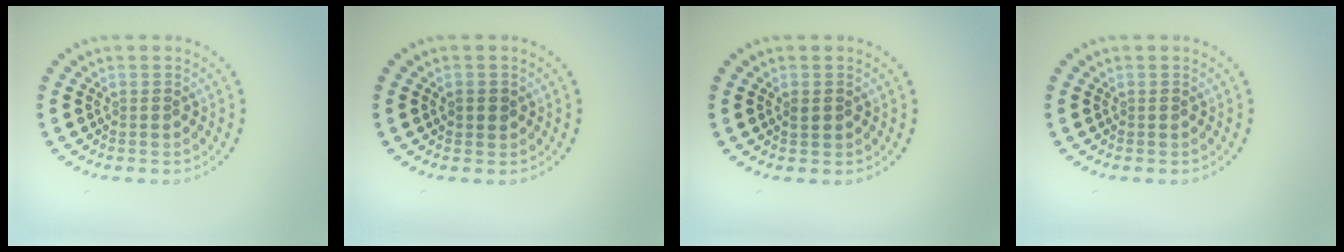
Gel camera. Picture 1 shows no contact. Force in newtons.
{"total": 1.1, "press": 1.1, "slide": 0.2}
{"total": 1.1, "press": 1.0, "slide": 0.2}
{"total": 0.0}